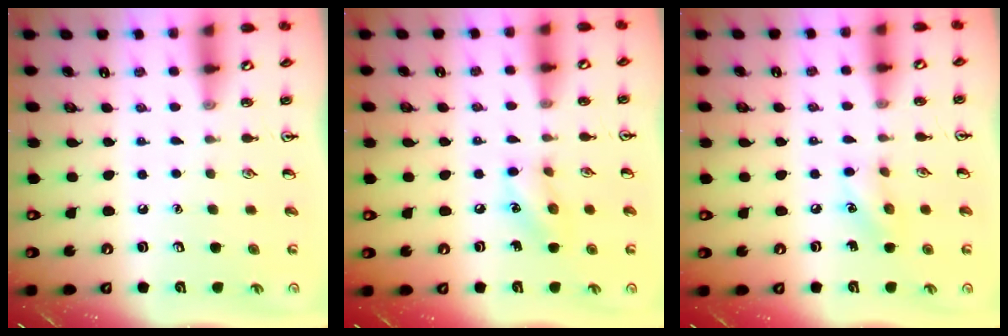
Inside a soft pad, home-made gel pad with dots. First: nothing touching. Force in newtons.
{"total": 8.4, "press": 8.3, "slide": 1.2}
{"total": 6.7, "press": 6.5, "slide": 1.5}